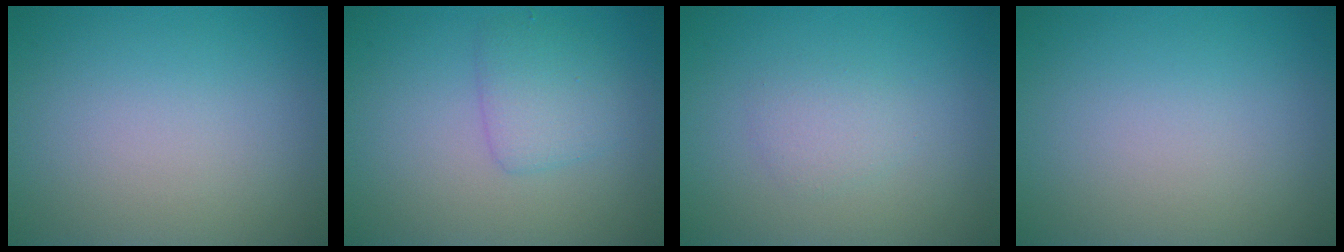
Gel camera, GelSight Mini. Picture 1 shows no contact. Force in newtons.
{"total": 2.6, "press": 2.6, "slide": 0.0}
{"total": 1.5, "press": 1.5, "slide": 0.0}
{"total": 0.0}